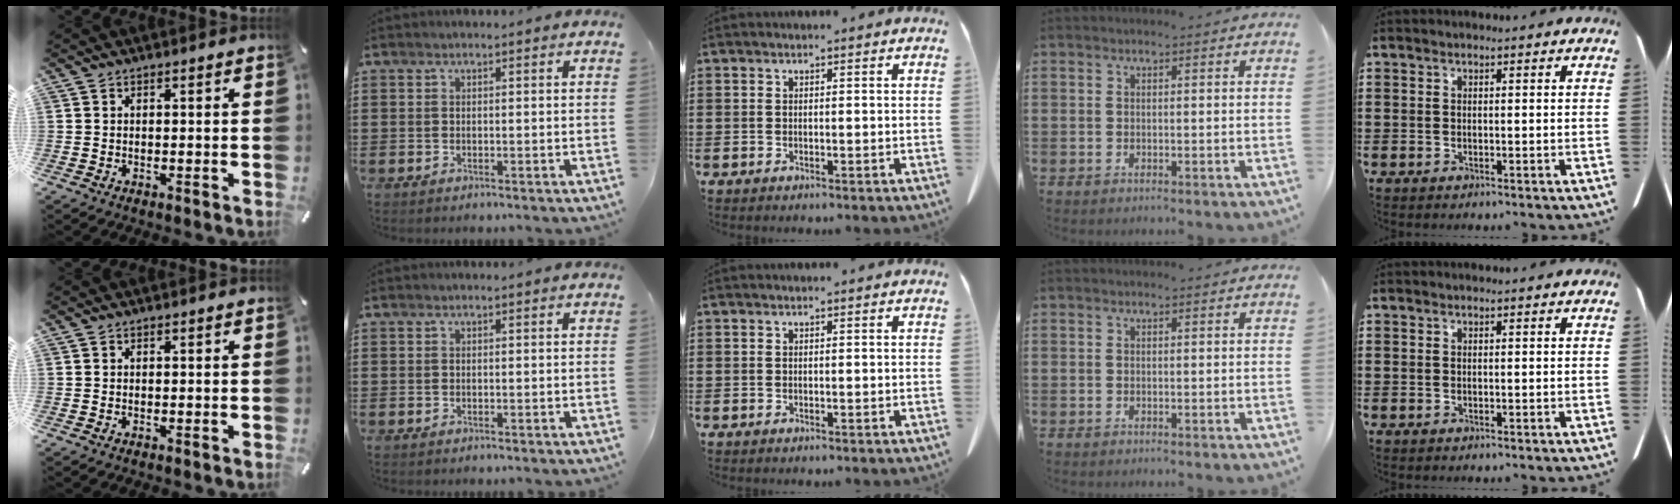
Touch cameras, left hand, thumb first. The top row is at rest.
{}